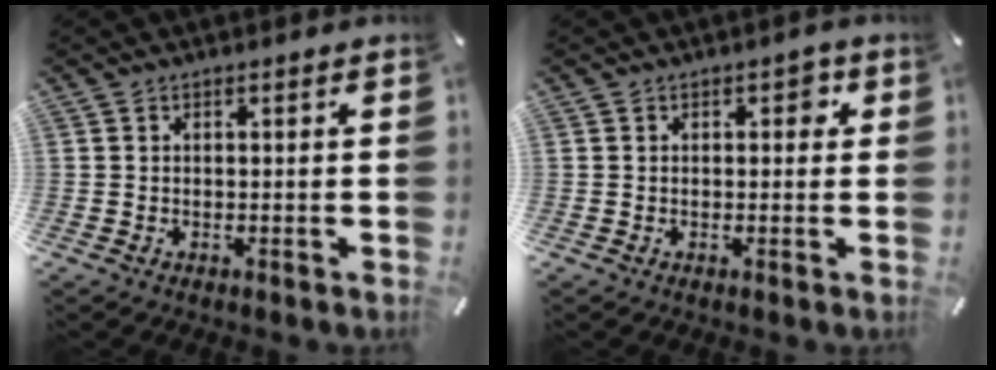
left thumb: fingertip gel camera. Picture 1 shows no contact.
{"total": 2.3, "force": [0.5, 1.4, 1.7], "torque": [-0.011, 0.001, 0.000]}